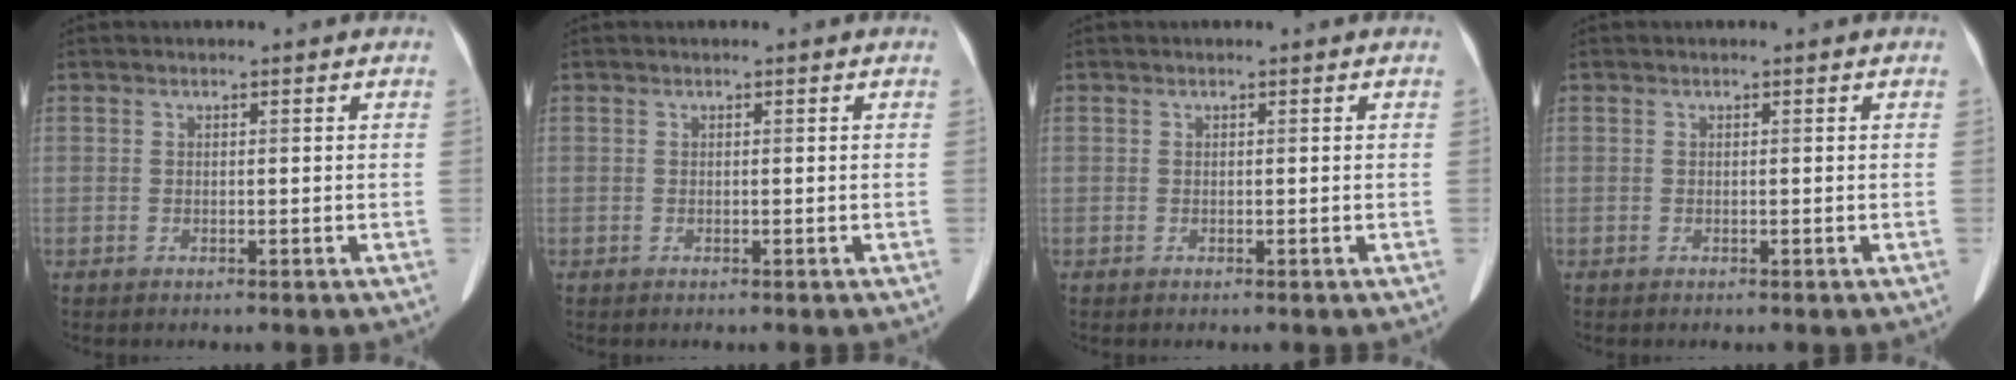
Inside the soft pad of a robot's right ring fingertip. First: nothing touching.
{"total": 0.0}
{"total": 0.0}
{"total": 0.0}